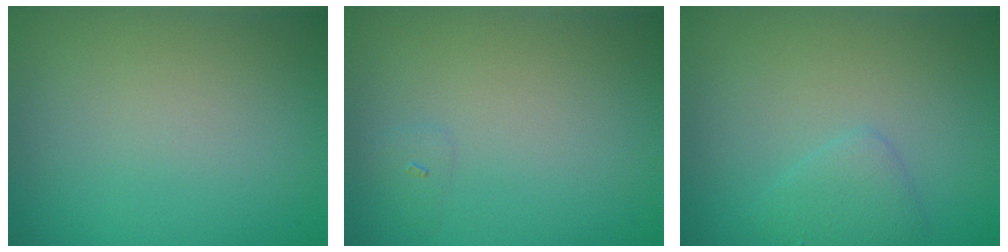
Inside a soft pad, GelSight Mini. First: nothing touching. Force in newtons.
{"total": 0.6, "press": 0.6, "slide": 0.1}
{"total": 1.6, "press": 1.6, "slide": 0.1}